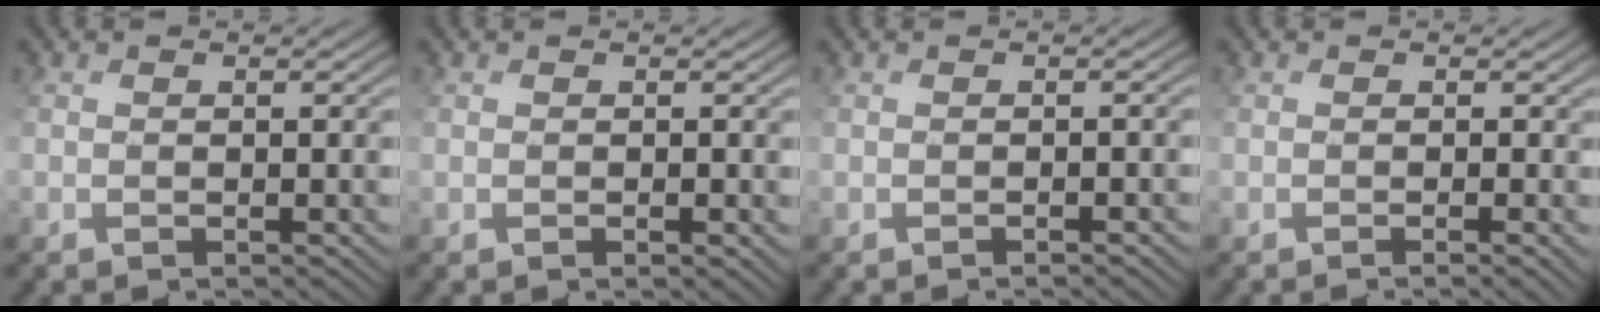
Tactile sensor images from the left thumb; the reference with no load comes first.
{"total": 1.1, "force": [-0.1, 0.8, 0.8], "torque": [-0.016, 0.001, 0.003]}
{"total": 1.4, "force": [-1.1, 0.3, 0.9], "torque": [-0.005, 0.004, -0.002]}
{"total": 2.0, "force": [-0.7, 0.8, 1.7], "torque": [-0.032, -0.007, 0.002]}